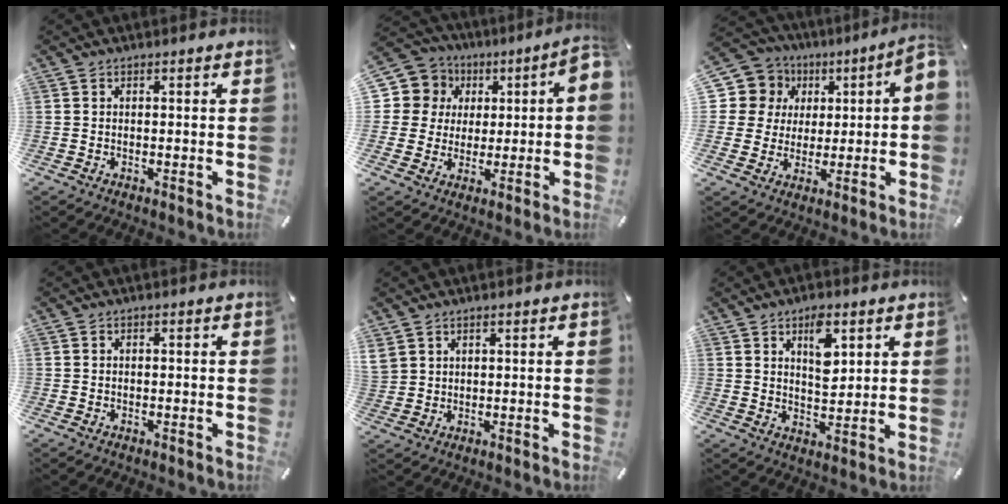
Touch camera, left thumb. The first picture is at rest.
{"total": 10.4, "force": [1.2, 9.9, 3.0], "torque": [-0.052, -0.003, 0.028]}
{"total": 11.2, "force": [1.8, 10.5, 3.6], "torque": [-0.071, -0.009, 0.038]}
{"total": 0.0}
{"total": 3.4, "force": [2.4, 2.4, 0.3], "torque": [-0.015, -0.004, 0.047]}
{"total": 7.8, "force": [4.0, 4.1, 5.2], "torque": [-0.067, -0.020, 0.063]}